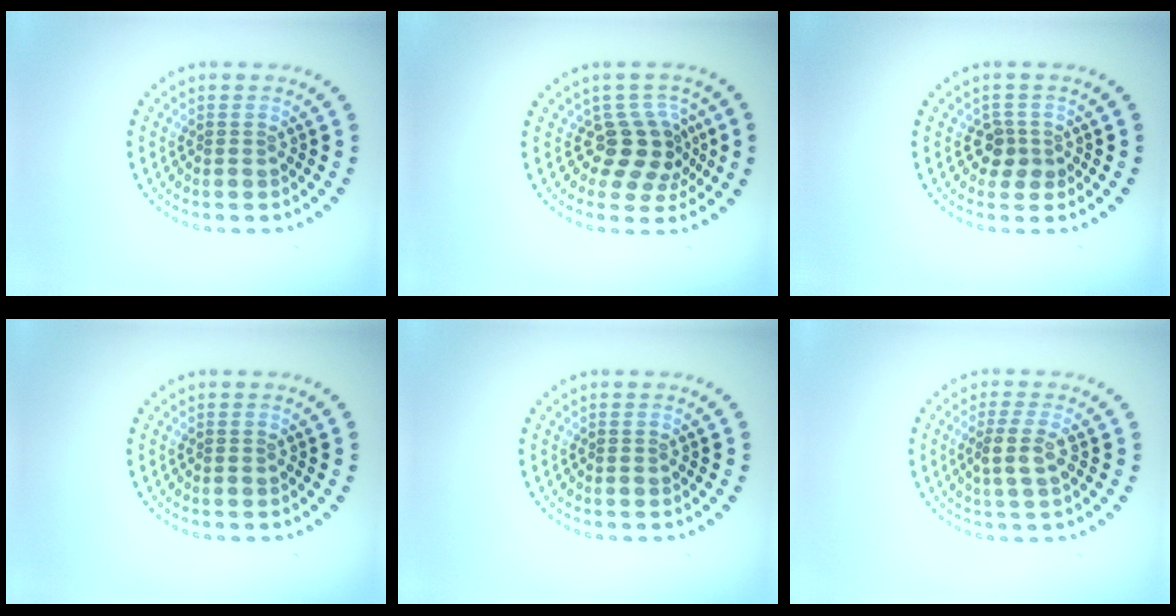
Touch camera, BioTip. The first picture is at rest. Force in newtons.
{"total": 3.8, "press": 2.9, "slide": 2.4}
{"total": 1.8, "press": 1.5, "slide": 1.0}
{"total": 0.0}
{"total": 0.0}
{"total": 2.5, "press": 2.2, "slide": 1.1}